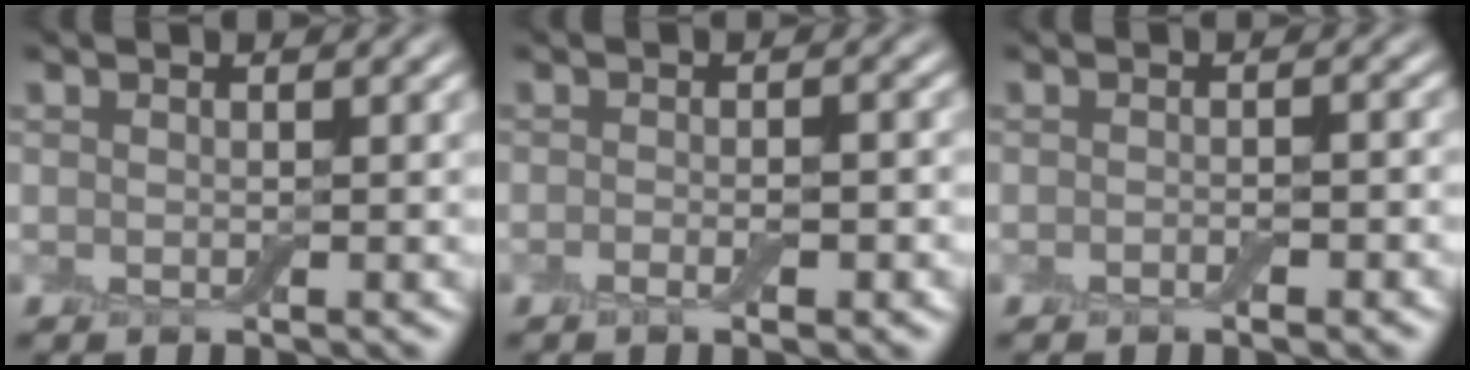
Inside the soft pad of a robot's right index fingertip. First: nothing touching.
{"total": 2.1, "force": [-1.0, 0.5, 1.8], "torque": [-0.025, 0.001, -0.016]}
{"total": 1.6, "force": [-0.9, 0.4, 1.3], "torque": [-0.018, -0.001, -0.013]}